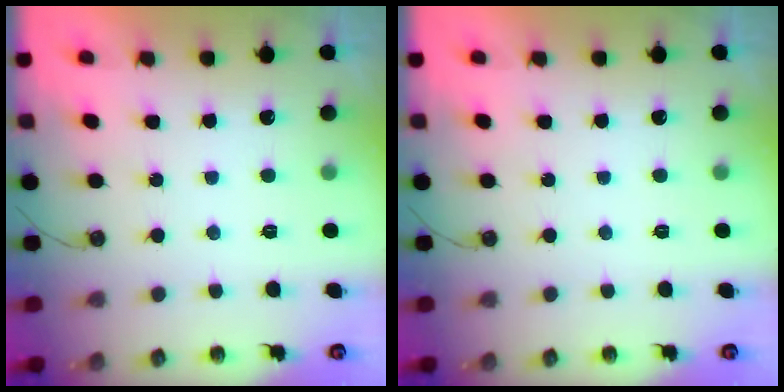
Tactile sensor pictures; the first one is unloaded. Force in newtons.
{"total": 0.0}